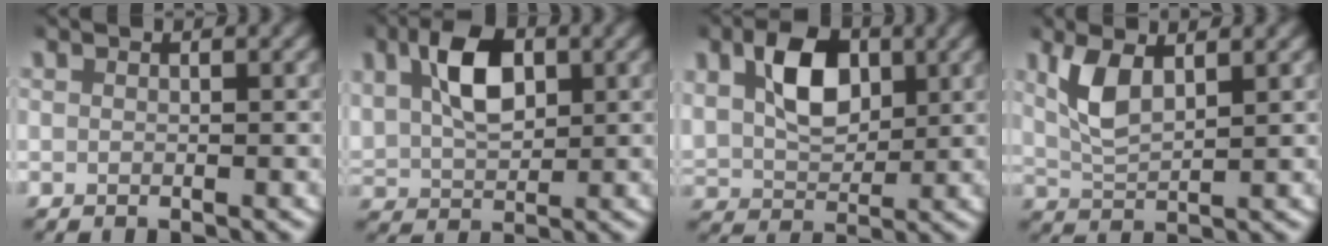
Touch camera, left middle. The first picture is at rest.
{"total": 6.0, "force": [1.7, 4.0, 4.2], "torque": [-0.086, 0.000, 0.033]}
{"total": 6.4, "force": [1.6, 4.7, 4.0], "torque": [-0.079, -0.002, 0.031]}
{"total": 3.4, "force": [1.5, 1.5, 2.7], "torque": [-0.070, -0.003, 0.032]}